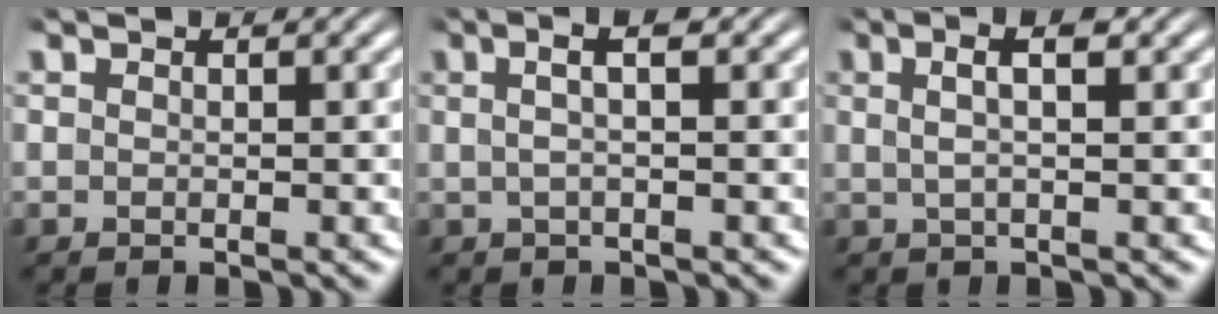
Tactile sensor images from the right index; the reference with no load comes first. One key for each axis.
{"total": 3.3, "fx": 1.1, "fy": 0.6, "fz": 3.0, "tx": -0.043, "ty": 0.020, "tz": 0.010}
{"total": 3.6, "fx": 1.4, "fy": 0.7, "fz": 3.2, "tx": -0.049, "ty": 0.015, "tz": 0.019}